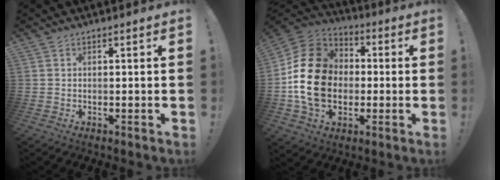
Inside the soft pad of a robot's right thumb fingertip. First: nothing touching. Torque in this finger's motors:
{"motor_torque": [2.21, 2.79, 1.46, -0.99, 0.58]}